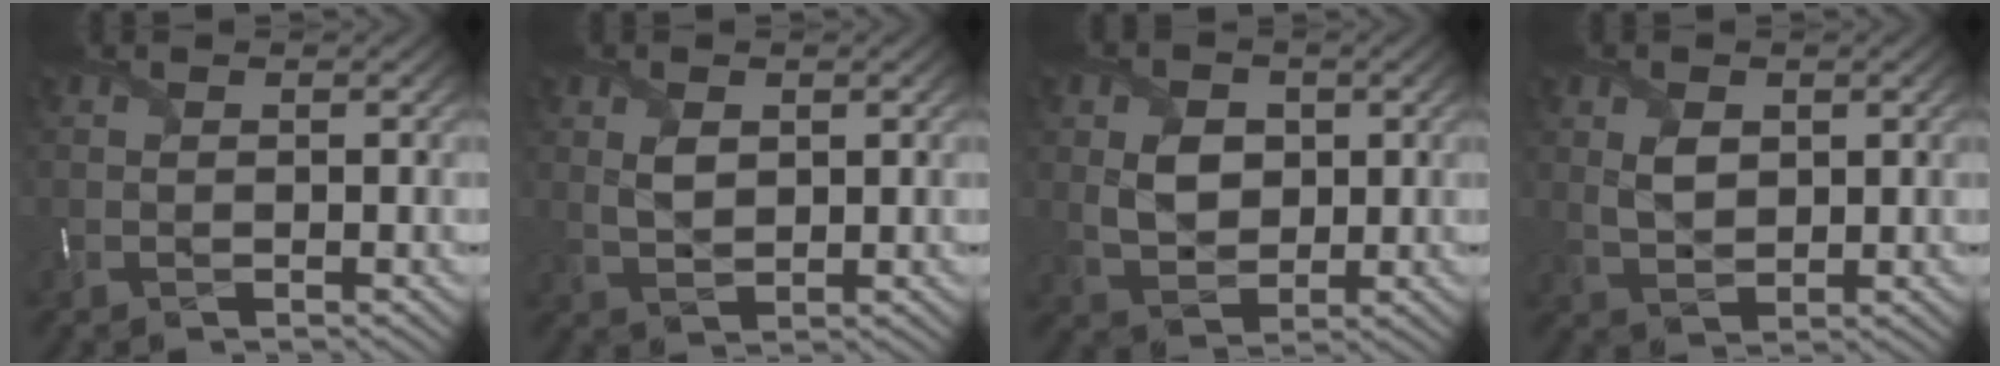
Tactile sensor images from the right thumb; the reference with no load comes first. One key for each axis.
{"total": 2.8, "fx": 1.0, "fy": 1.7, "fz": 2.0, "tx": -0.046, "ty": -0.005, "tz": 0.023}
{"total": 5.3, "fx": 0.8, "fy": 4.1, "fz": 3.2, "tx": -0.073, "ty": -0.006, "tz": 0.014}
{"total": 3.4, "fx": 1.1, "fy": 2.2, "fz": 2.3, "tx": -0.052, "ty": -0.004, "tz": 0.024}